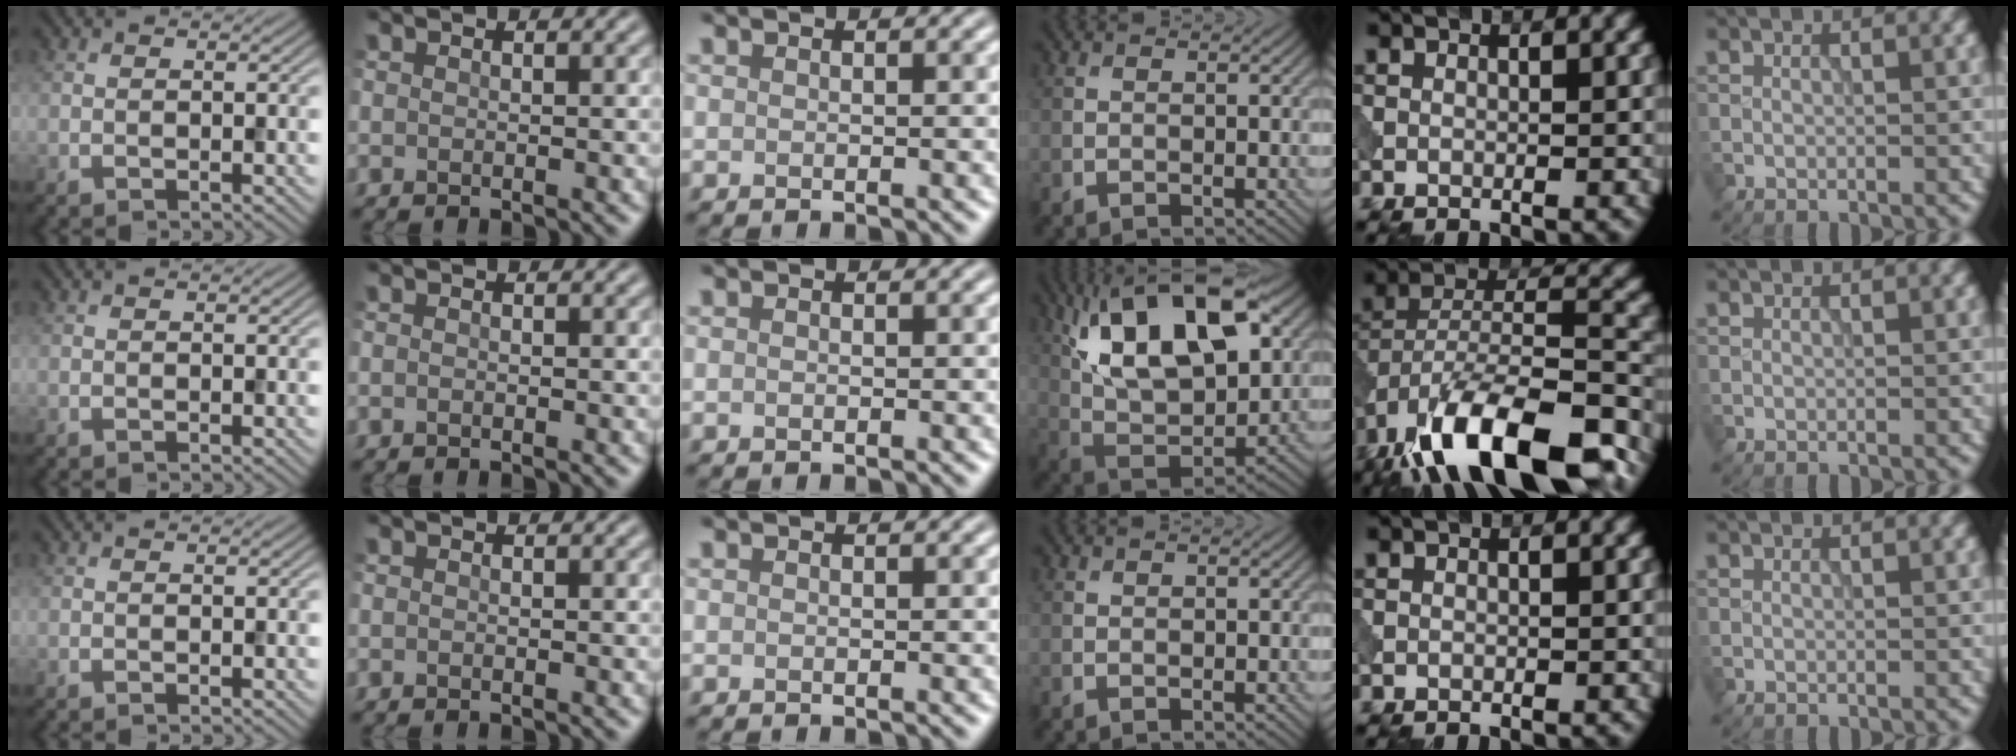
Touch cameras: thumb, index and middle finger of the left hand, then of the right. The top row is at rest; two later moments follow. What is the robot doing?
{"motion": "extract", "object": "peg toy"}